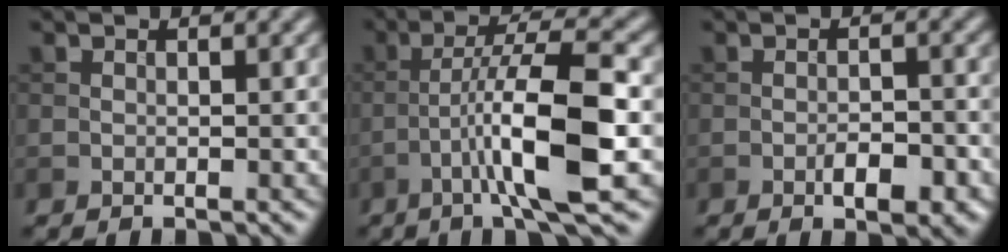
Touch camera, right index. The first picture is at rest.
{"total": 8.3, "force": [-2.5, 1.0, 7.8], "torque": [-0.131, 0.018, -0.046]}
{"total": 3.3, "force": [-1.5, 1.2, 2.7], "torque": [-0.043, 0.000, -0.022]}